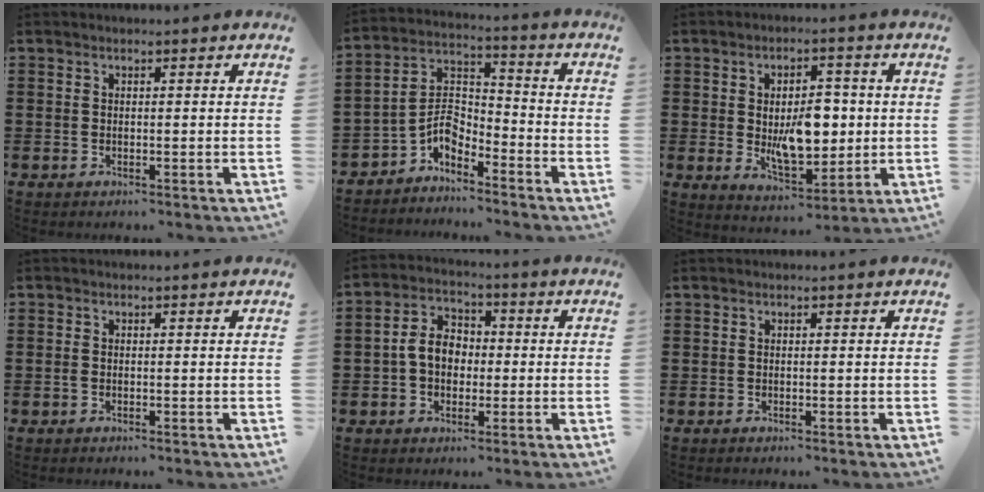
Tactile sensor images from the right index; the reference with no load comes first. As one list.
[{"total": 4.9, "force": [-3.4, 2.7, 2.3], "torque": [-0.065, -0.006, -0.077]}, {"total": 8.8, "force": [0.0, 4.9, 7.3], "torque": [-0.109, -0.002, -0.004]}, {"total": 0.7, "force": [-0.1, 0.3, 0.6], "torque": [-0.021, -0.004, -0.005]}, {"total": 5.9, "force": [-0.6, 4.3, 3.9], "torque": [-0.096, 0.010, -0.019]}, {"total": 0.0}]